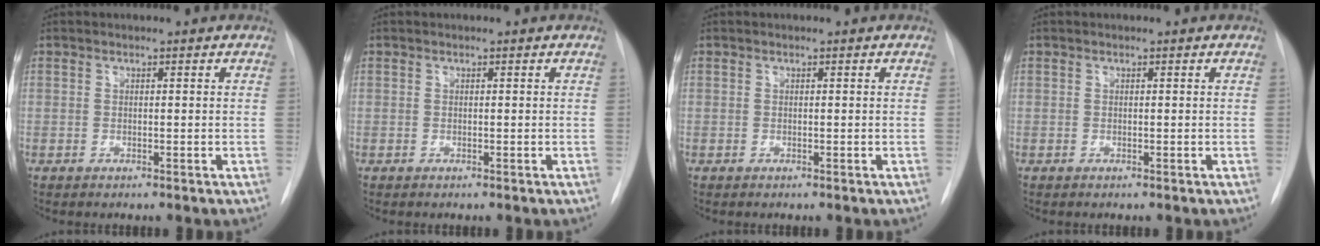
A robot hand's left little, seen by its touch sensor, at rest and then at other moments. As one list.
[{"total": 0.0}, {"total": 0.0}, {"total": 0.0}]